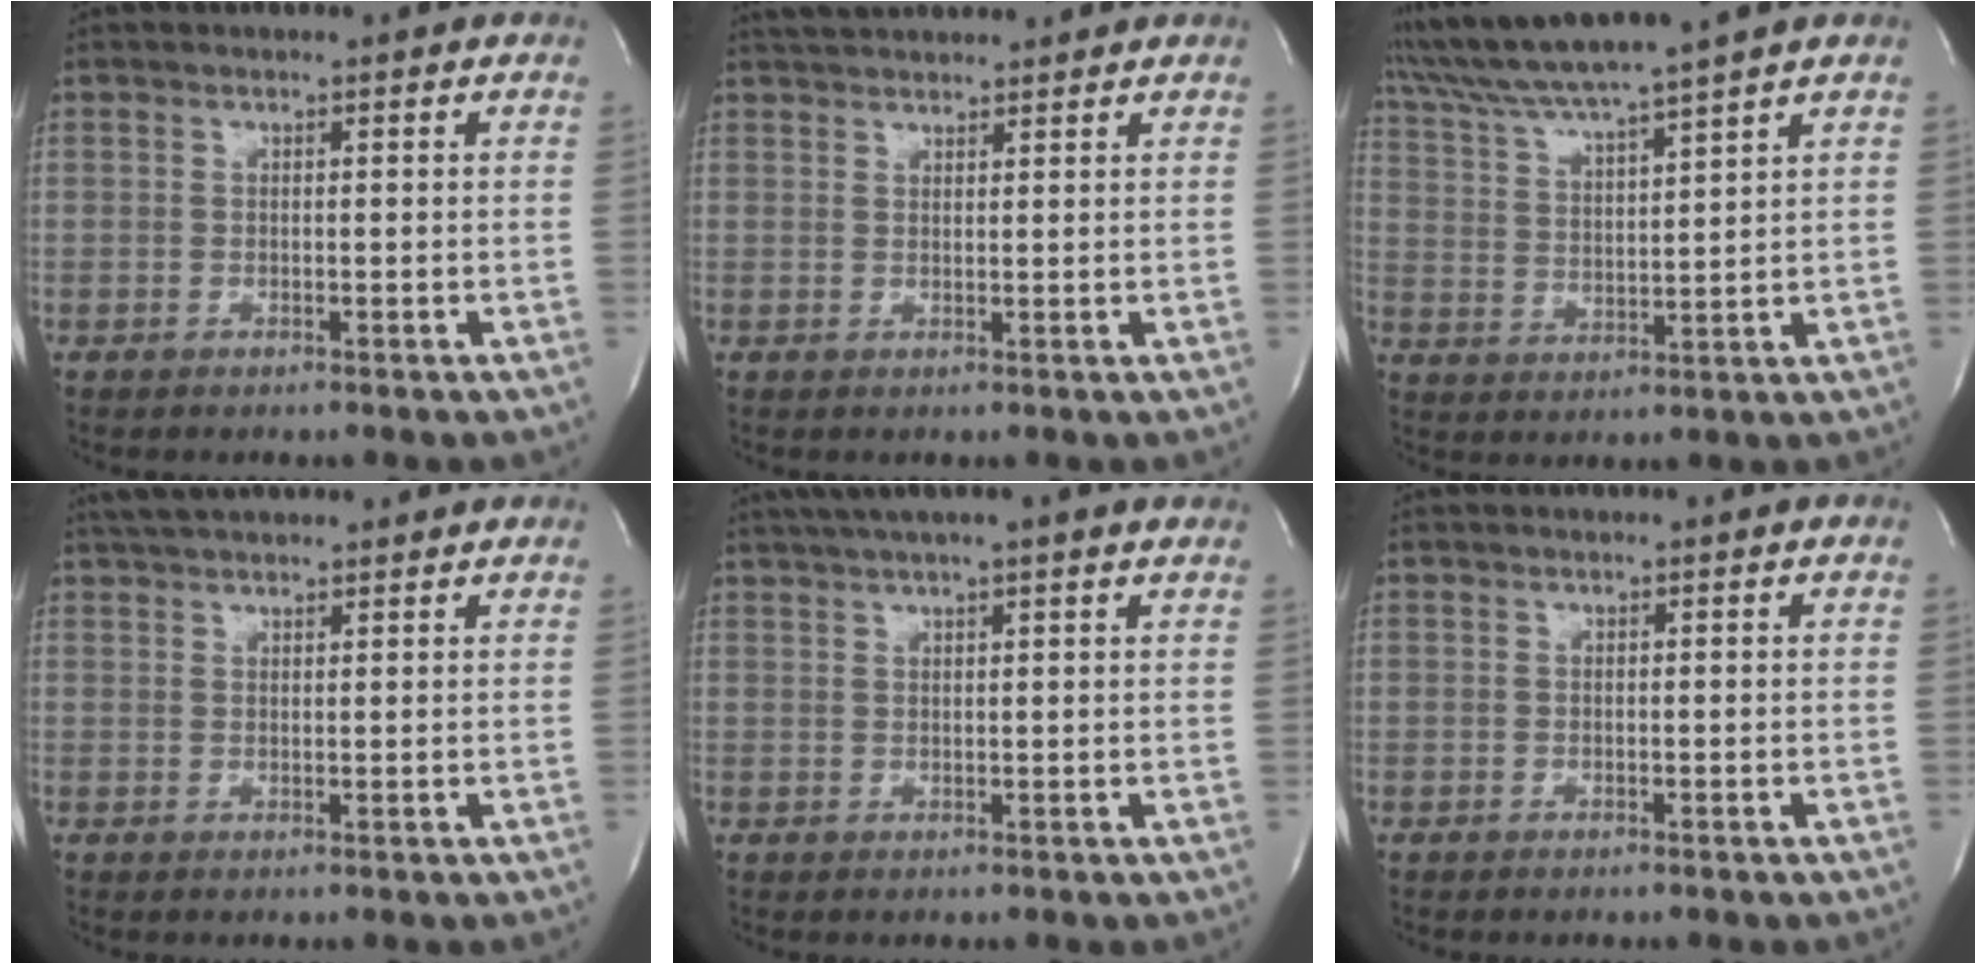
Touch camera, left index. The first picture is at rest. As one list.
[{"total": 6.3, "force": [6.0, 0.9, 1.9], "torque": [-0.035, 0.034, 0.092]}, {"total": 11.1, "force": [9.7, -2.0, 5.0], "torque": [-0.097, 0.009, 0.176]}, {"total": 8.3, "force": [7.4, 1.3, 3.6], "torque": [-0.062, 0.036, 0.112]}, {"total": 9.9, "force": [8.0, 0.4, 5.8], "torque": [-0.100, 0.036, 0.104]}, {"total": 0.0}]